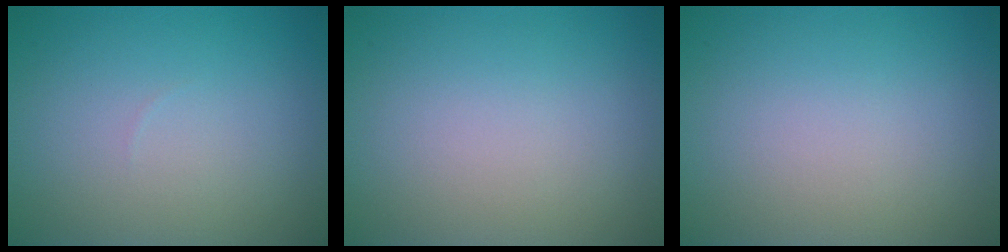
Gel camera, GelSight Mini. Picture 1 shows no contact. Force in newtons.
{"total": 0.0}
{"total": 0.0}